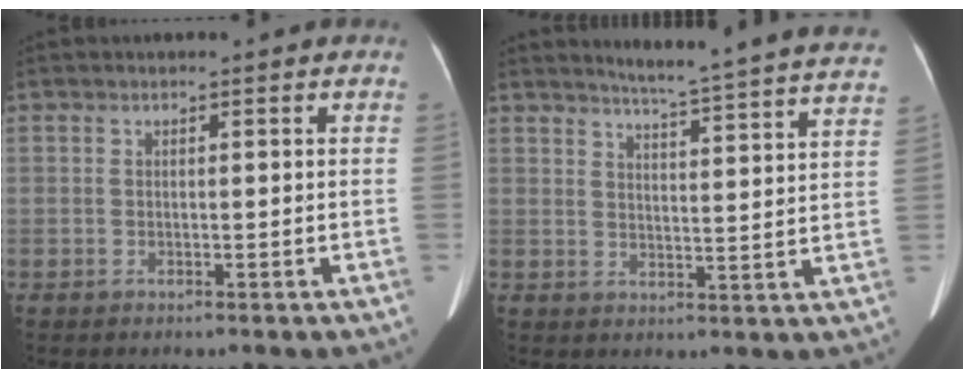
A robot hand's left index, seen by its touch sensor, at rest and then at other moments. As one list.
[{"total": 20.0, "force": [18.8, -1.2, 6.8], "torque": [-0.104, -0.074, 0.218]}]